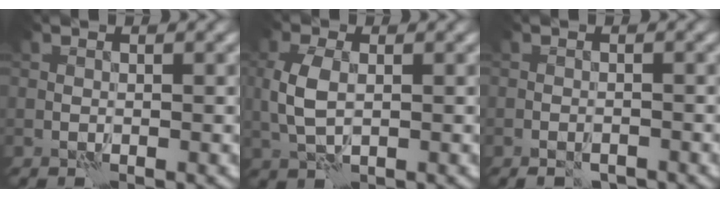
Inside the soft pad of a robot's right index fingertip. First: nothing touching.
{"total": 3.4, "force": [0.1, 2.0, 2.7], "torque": [-0.074, 0.000, 0.001]}
{"total": 2.0, "force": [-1.6, 0.8, 0.9], "torque": [-0.019, 0.002, -0.027]}